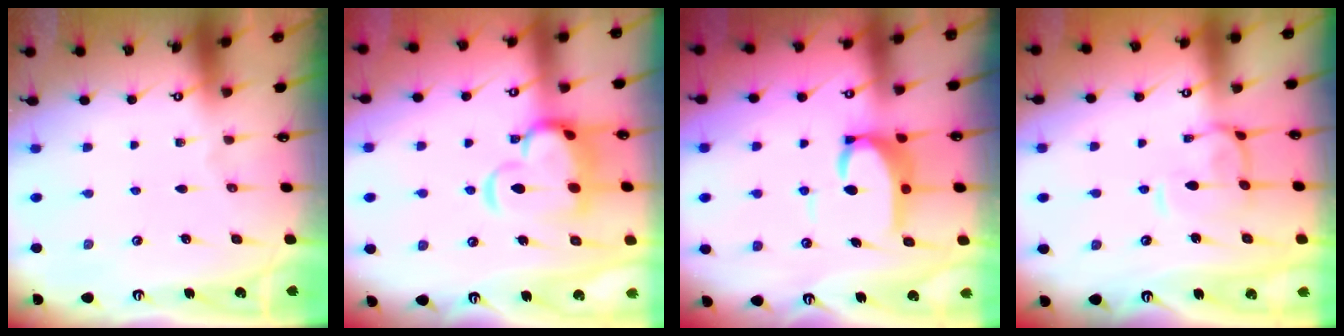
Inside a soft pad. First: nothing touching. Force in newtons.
{"total": 8.8, "press": 8.6, "slide": 1.7}
{"total": 6.8, "press": 6.8, "slide": 0.9}
{"total": 3.9, "press": 3.8, "slide": 1.0}